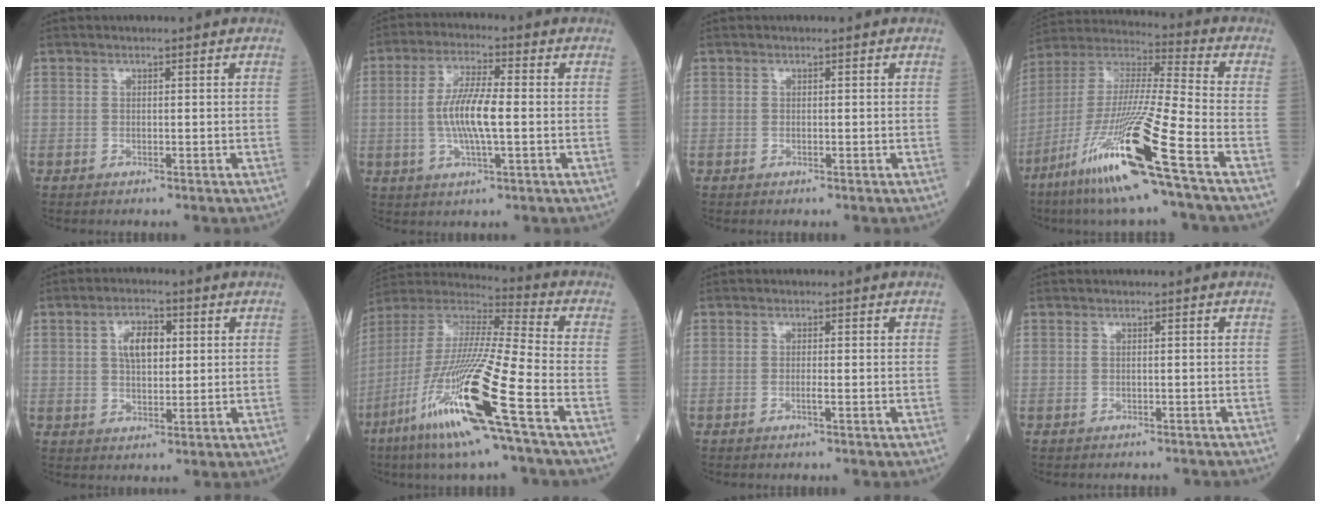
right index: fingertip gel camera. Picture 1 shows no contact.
{"total": 8.6, "force": [-0.6, 1.4, 8.5], "torque": [-0.170, 0.000, -0.014]}
{"total": 0.0}
{"total": 20.9, "force": [-10.5, -0.5, 18.0], "torque": [-0.390, -0.055, -0.207]}
{"total": 5.5, "force": [1.4, 2.7, 4.5], "torque": [-0.081, 0.010, 0.026]}
{"total": 22.0, "force": [-9.9, 0.0, 19.7], "torque": [-0.427, -0.056, -0.200]}
{"total": 1.1, "force": [-0.5, -0.1, 1.0], "torque": [-0.021, -0.001, -0.010]}
{"total": 3.0, "force": [-2.9, 0.5, 0.7], "torque": [-0.008, -0.005, -0.033]}